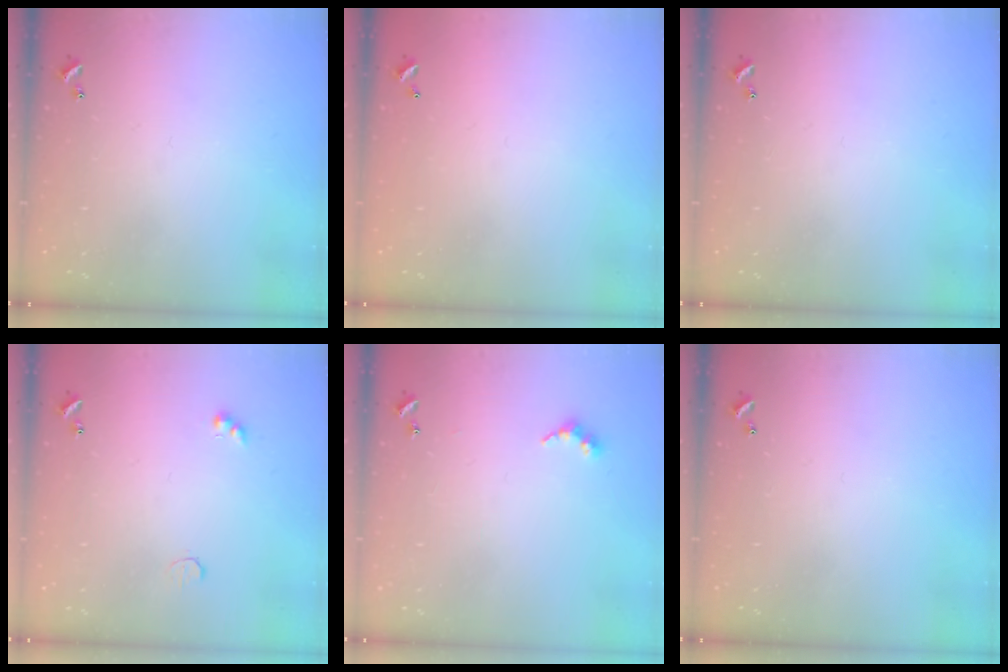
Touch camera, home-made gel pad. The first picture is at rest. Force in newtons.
{"total": 2.8, "press": 2.8, "slide": 0.1}
{"total": 0.0}
{"total": 2.5, "press": 2.4, "slide": 0.7}
{"total": 5.2, "press": 5.2, "slide": 0.5}
{"total": 0.0}